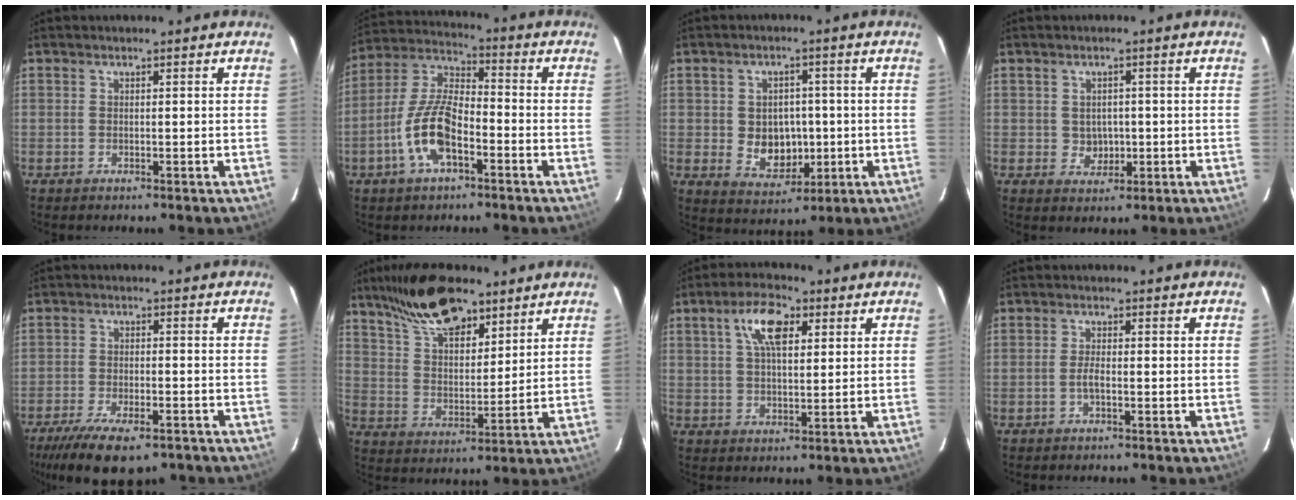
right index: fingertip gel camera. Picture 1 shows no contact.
{"total": 12.2, "force": [-4.9, 5.0, 10.0], "torque": [-0.215, 0.005, -0.094]}
{"total": 7.9, "force": [-0.6, 6.4, 4.6], "torque": [-0.092, 0.003, 0.010]}
{"total": 3.5, "force": [-0.1, 3.3, 1.3], "torque": [-0.023, 0.007, 0.008]}
{"total": 14.7, "force": [-10.6, 5.1, 8.8], "torque": [-0.189, -0.042, -0.167]}
{"total": 15.2, "force": [10.8, 5.9, 8.9], "torque": [-0.160, 0.024, 0.197]}
{"total": 8.2, "force": [3.4, 3.6, 6.6], "torque": [-0.119, 0.018, 0.059]}
{"total": 1.9, "force": [-0.7, 0.4, 1.7], "torque": [-0.037, 0.001, -0.014]}